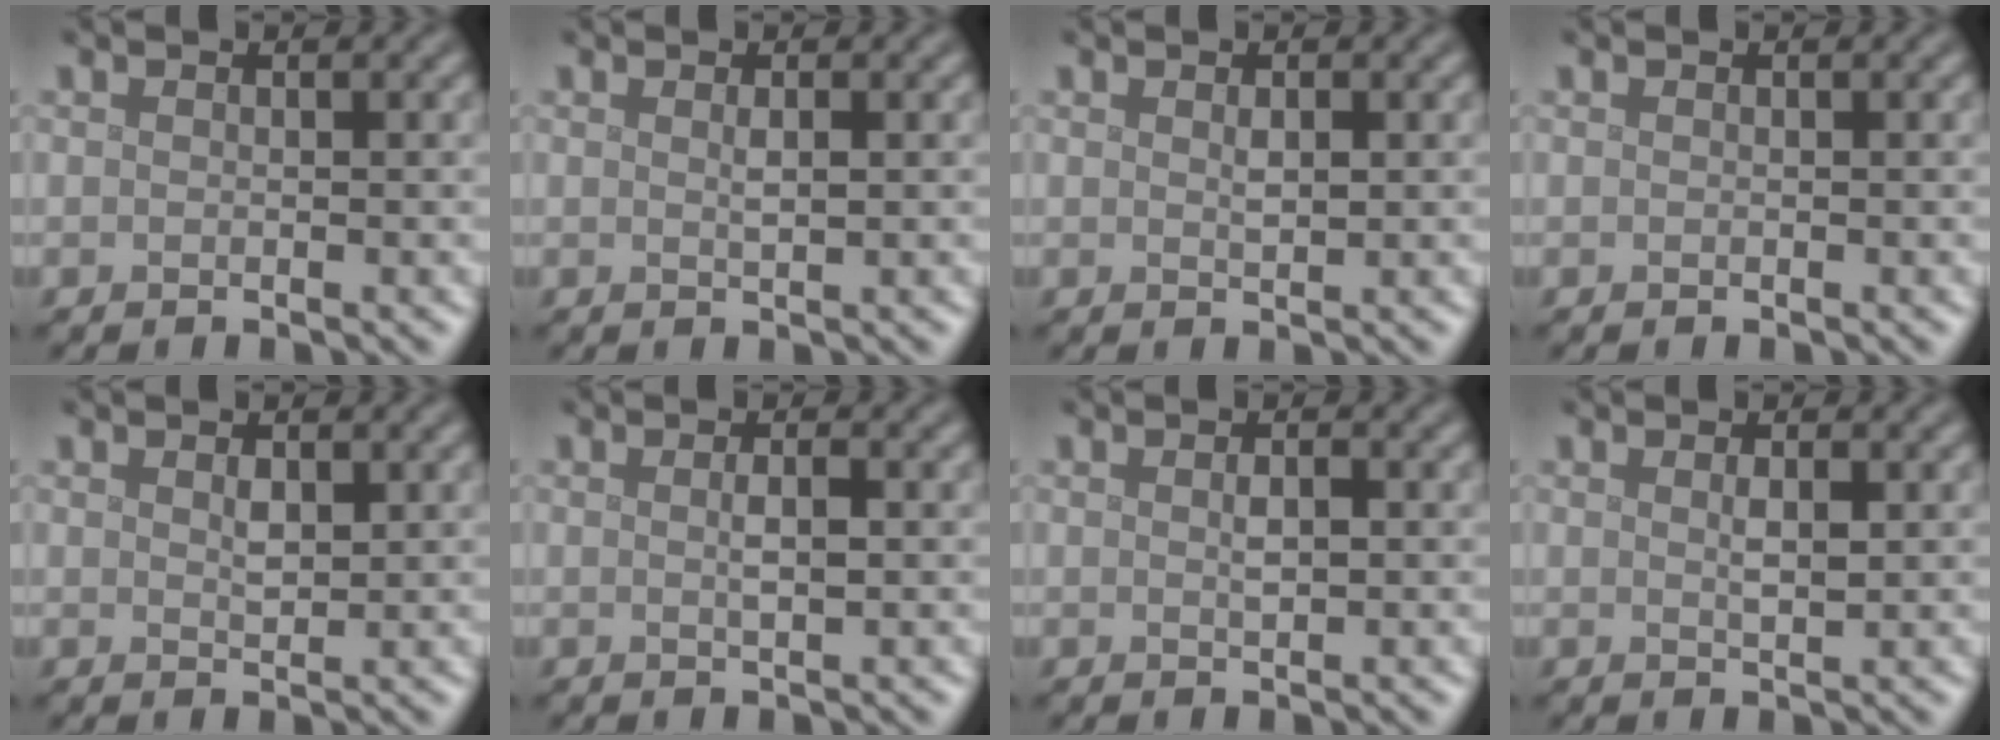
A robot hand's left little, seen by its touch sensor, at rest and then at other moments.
{"total": 0.9, "force": [0.3, 0.2, 0.8], "torque": [-0.017, 0.001, 0.005]}
{"total": 1.1, "force": [0.3, 0.5, 1.0], "torque": [-0.021, -0.001, 0.007]}
{"total": 0.0}
{"total": 1.3, "force": [0.5, 0.6, 1.0], "torque": [-0.019, -0.002, 0.012]}
{"total": 1.5, "force": [0.1, 0.3, 1.4], "torque": [-0.027, 0.001, 0.001]}
{"total": 1.3, "force": [0.2, 0.5, 1.2], "torque": [-0.023, 0.000, 0.003]}
{"total": 1.4, "force": [0.4, 0.4, 1.3], "torque": [-0.027, -0.001, 0.008]}